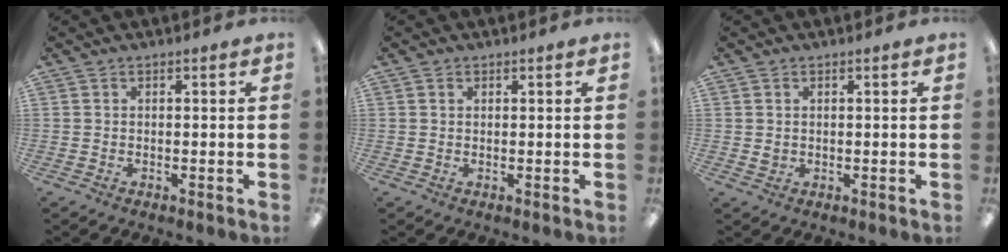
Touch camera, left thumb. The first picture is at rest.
{"total": 0.7, "force": [0.5, 0.4, 0.4], "torque": [-0.008, 0.002, 0.009]}
{"total": 1.1, "force": [0.3, 0.9, 0.5], "torque": [-0.011, 0.003, 0.006]}